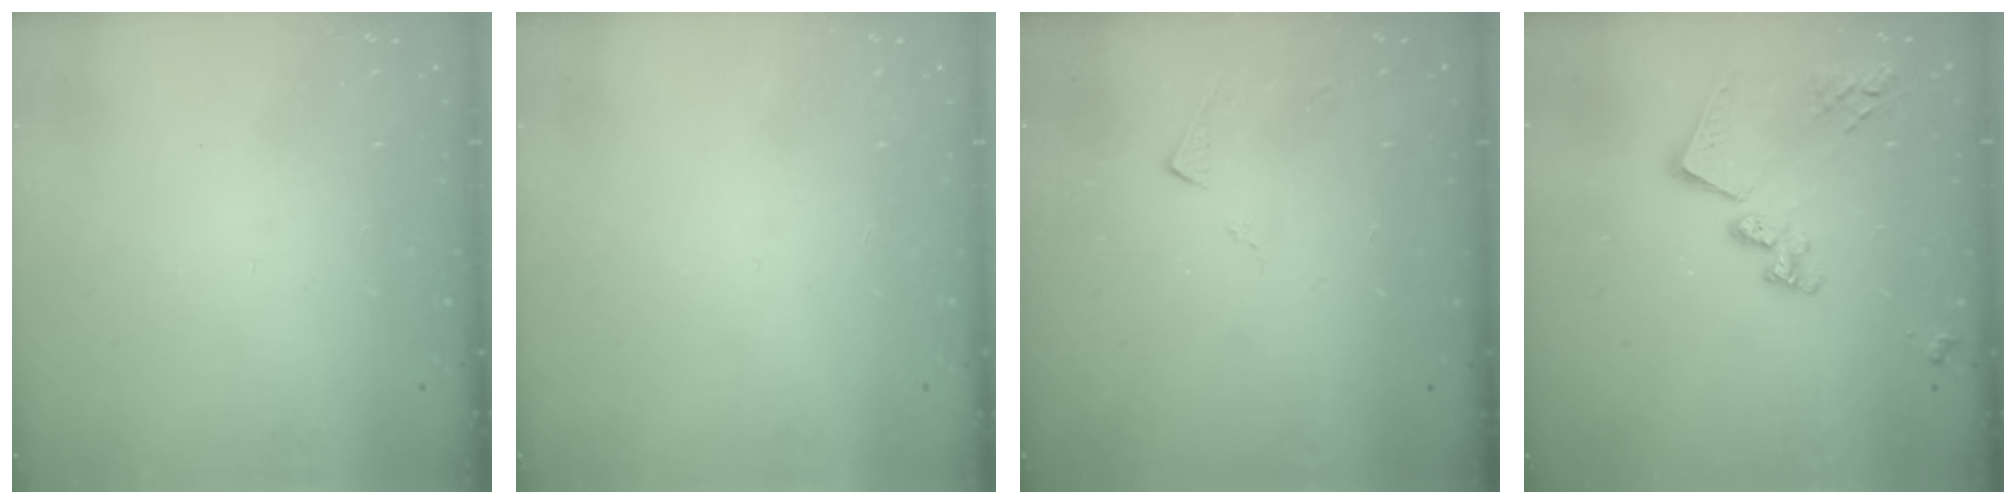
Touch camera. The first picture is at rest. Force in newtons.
{"total": 1.1, "press": 1.0, "slide": 0.1}
{"total": 3.6, "press": 3.6, "slide": 0.5}
{"total": 15.2, "press": 15.2, "slide": 0.8}